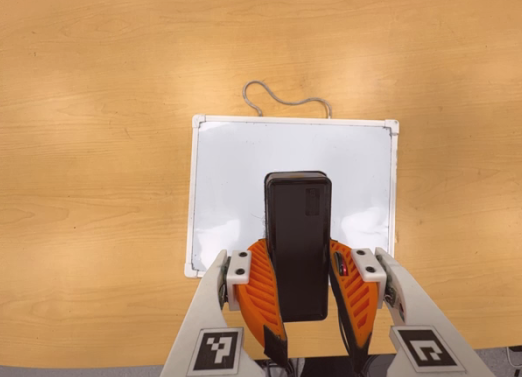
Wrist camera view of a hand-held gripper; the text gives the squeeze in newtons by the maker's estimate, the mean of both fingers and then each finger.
{"total": 10.2, "left": 8.2, "right": 12.2}